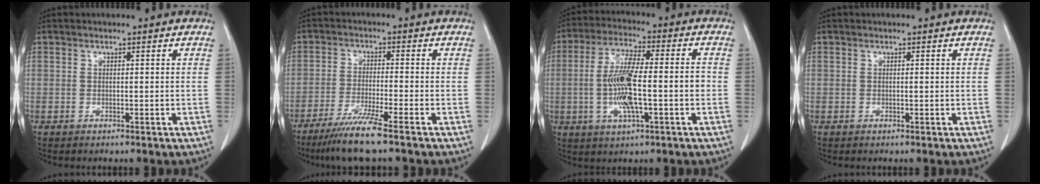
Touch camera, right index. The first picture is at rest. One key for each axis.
{"total": 7.4, "fx": -5.6, "fy": -1.1, "fz": 4.7, "tx": -0.085, "ty": -0.024, "tz": -0.103}
{"total": 11.6, "fx": -1.9, "fy": 2.2, "fz": 11.3, "tx": -0.217, "ty": 0.010, "tz": -0.032}
{"total": 0.0}